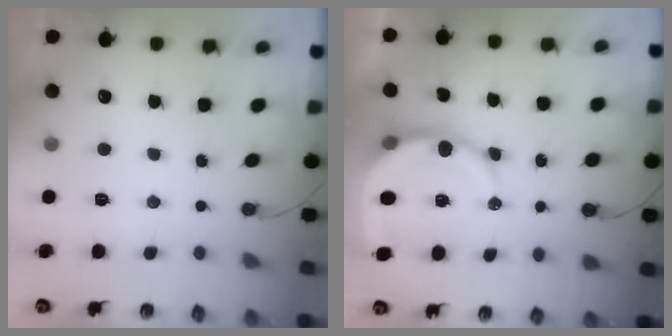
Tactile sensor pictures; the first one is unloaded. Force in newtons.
{"total": 11.7, "press": 11.5, "slide": 2.2}